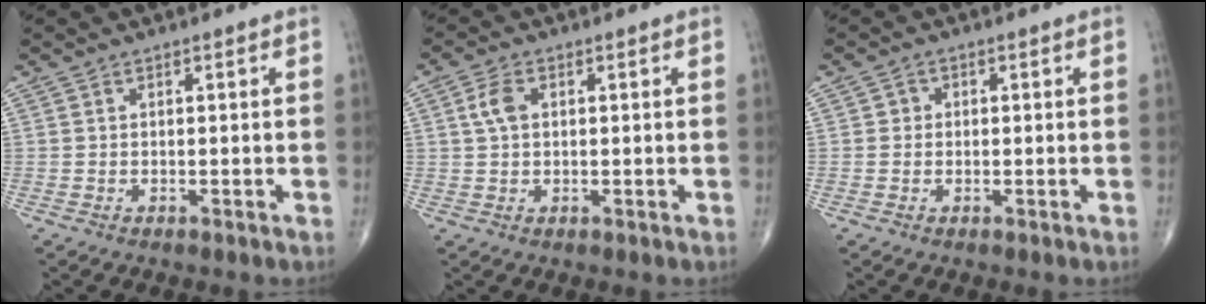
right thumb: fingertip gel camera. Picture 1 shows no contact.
{"total": 3.7, "force": [0.9, 2.3, 2.8], "torque": [-0.059, 0.005, 0.015]}
{"total": 1.5, "force": [0.0, 1.4, 0.4], "torque": [0.007, 0.005, -0.005]}